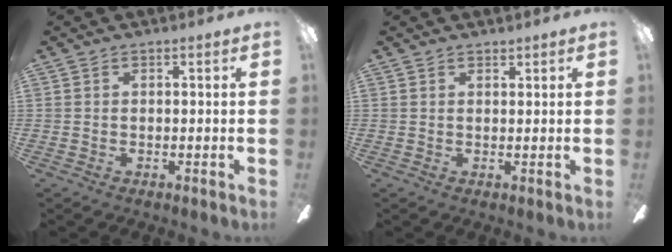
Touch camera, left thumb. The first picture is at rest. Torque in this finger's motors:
{"motor_torque": [0.16, 0.02, -0.58, 0.10, -0.01]}